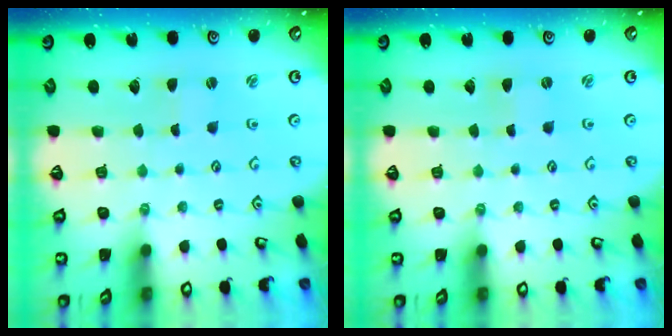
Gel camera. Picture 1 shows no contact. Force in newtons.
{"total": 0.0}